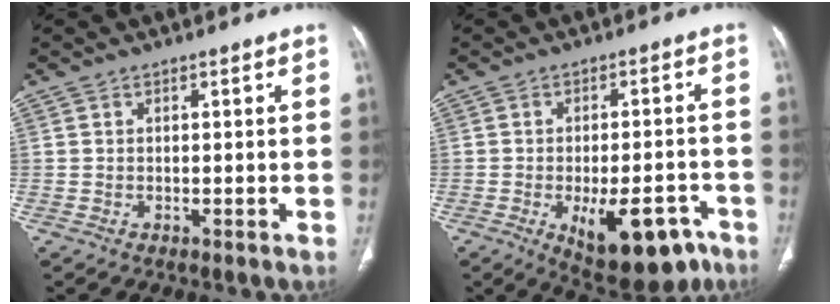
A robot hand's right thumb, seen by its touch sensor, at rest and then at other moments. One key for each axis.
{"total": 14.3, "fx": -6.8, "fy": 6.5, "fz": 10.8, "tx": -0.126, "ty": 0.024, "tz": -0.082}